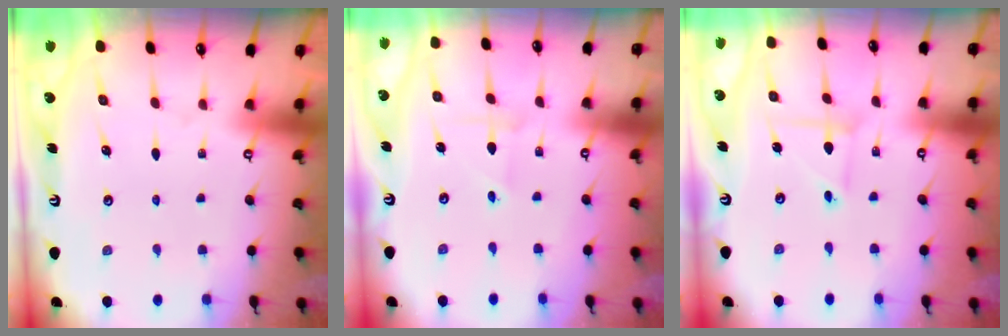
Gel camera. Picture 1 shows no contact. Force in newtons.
{"total": 0.7, "press": 0.7, "slide": 0.0}
{"total": 3.1, "press": 3.1, "slide": 0.3}